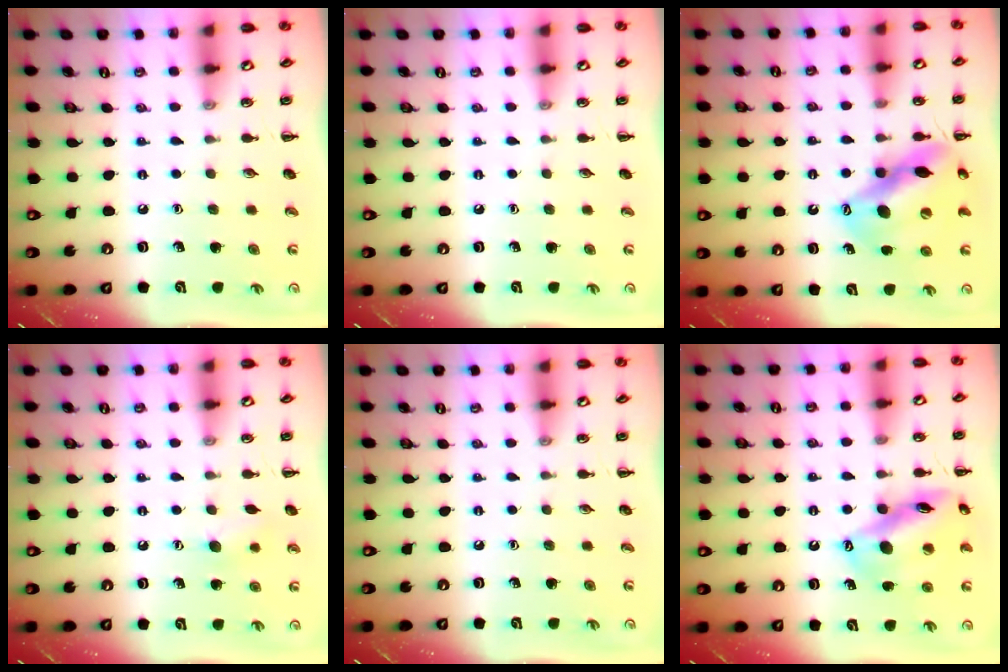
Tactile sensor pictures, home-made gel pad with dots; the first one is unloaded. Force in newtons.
{"total": 0.0}
{"total": 14.2, "press": 13.7, "slide": 3.6}
{"total": 6.6, "press": 6.5, "slide": 1.5}
{"total": 0.0}
{"total": 14.5, "press": 14.1, "slide": 3.5}